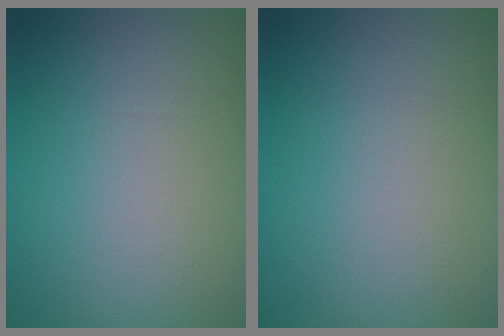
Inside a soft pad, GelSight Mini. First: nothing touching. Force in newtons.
{"total": 0.0}